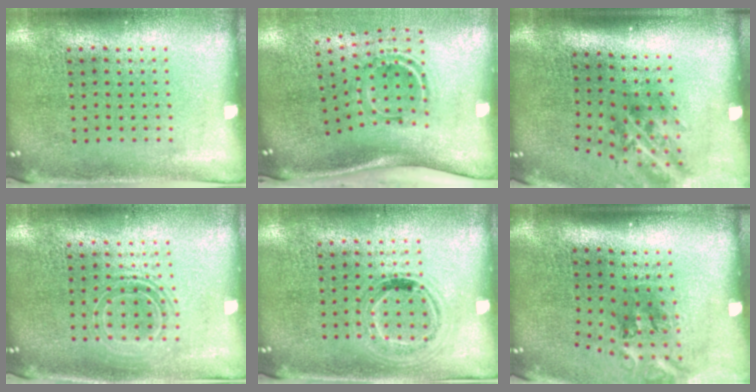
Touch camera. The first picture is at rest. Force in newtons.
{"total": 2.2, "press": 1.2, "slide": 1.8}
{"total": 1.9, "press": 1.1, "slide": 1.5}
{"total": 1.6, "press": 1.3, "slide": 0.9}
{"total": 1.0, "press": 1.0, "slide": 0.3}
{"total": 1.8, "press": 1.1, "slide": 1.4}